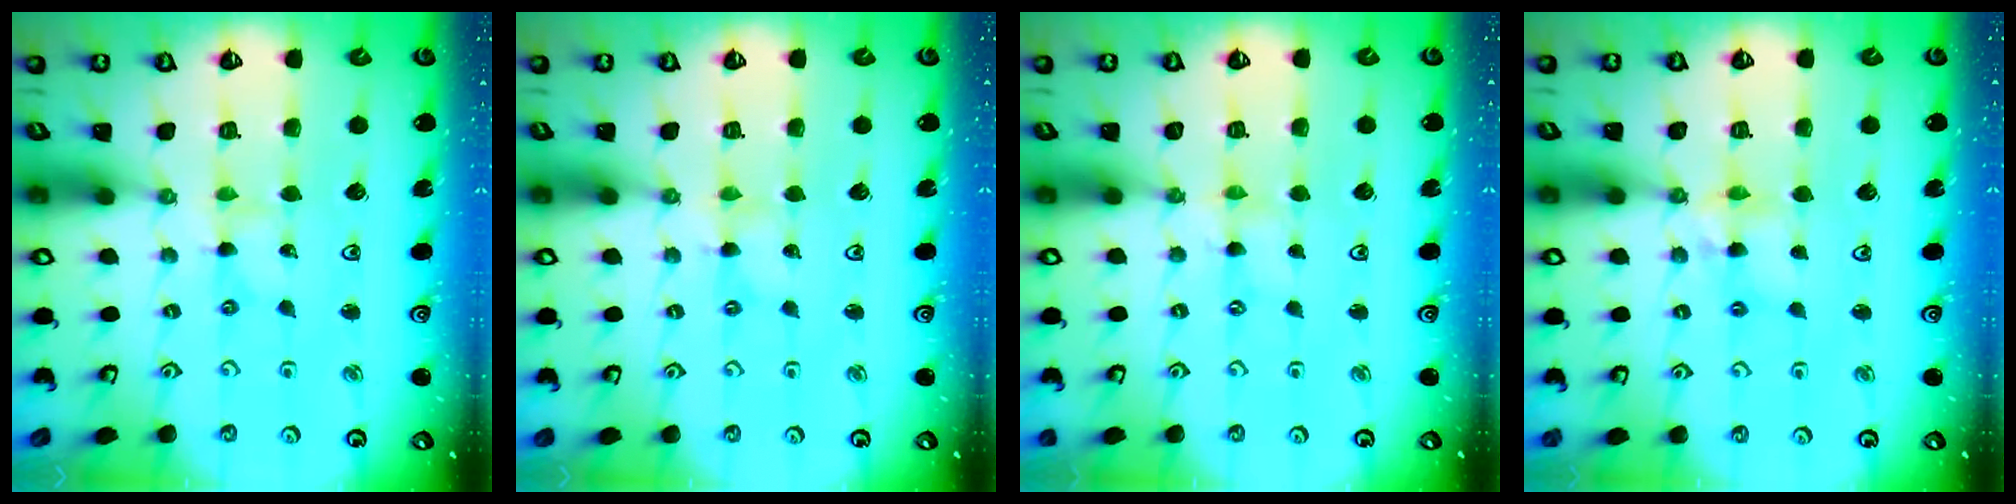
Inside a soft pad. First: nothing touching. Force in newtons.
{"total": 0.0}
{"total": 0.0}
{"total": 6.4, "press": 6.4, "slide": 0.5}